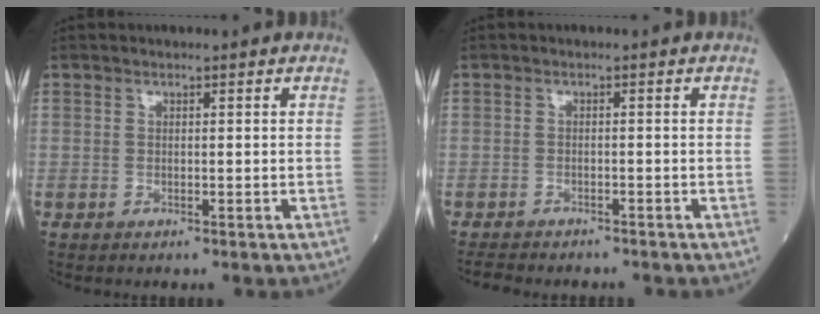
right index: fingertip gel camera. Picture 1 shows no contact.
{"total": 6.9, "force": [-6.1, 1.8, 2.5], "torque": [-0.041, -0.008, -0.086]}